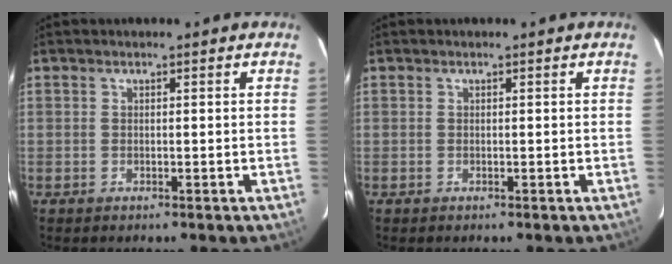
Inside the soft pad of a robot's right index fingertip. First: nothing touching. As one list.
[{"total": 0.0}]